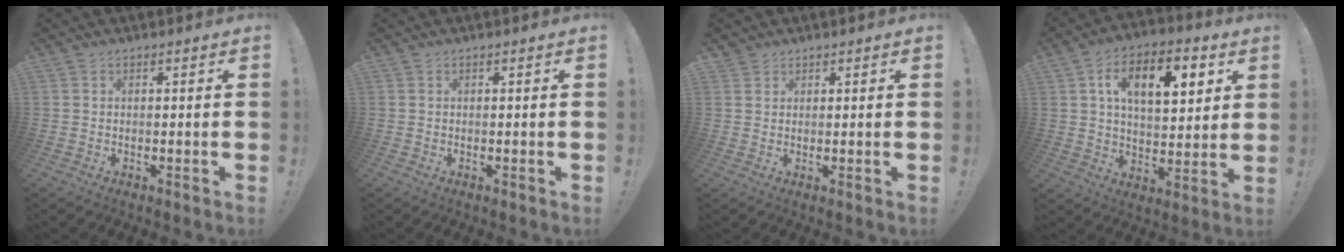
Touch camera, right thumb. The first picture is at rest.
{"total": 0.0}
{"total": 1.8, "force": [1.6, 0.9, 0.0], "torque": [0.002, -0.009, 0.029]}
{"total": 14.4, "force": [5.5, 7.6, 11.0], "torque": [-0.167, -0.004, 0.089]}